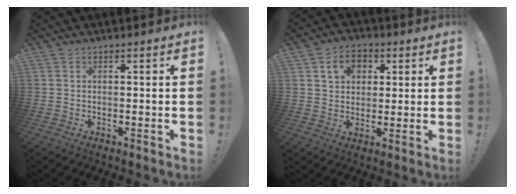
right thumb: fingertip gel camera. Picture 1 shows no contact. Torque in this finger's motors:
{"motor_torque": [-0.21, 0.47, 0.11, 0.01, 0.17]}